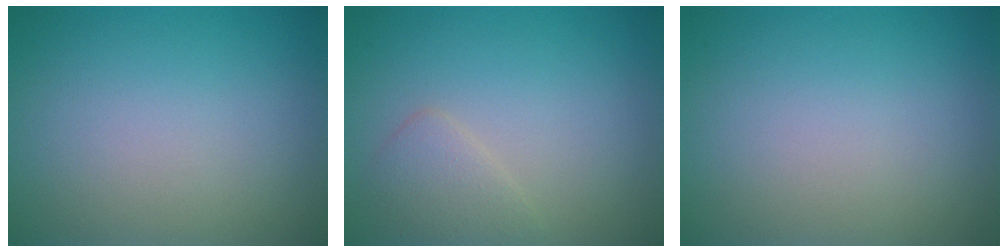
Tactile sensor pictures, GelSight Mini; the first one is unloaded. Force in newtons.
{"total": 1.9, "press": 1.9, "slide": 0.0}
{"total": 0.0}